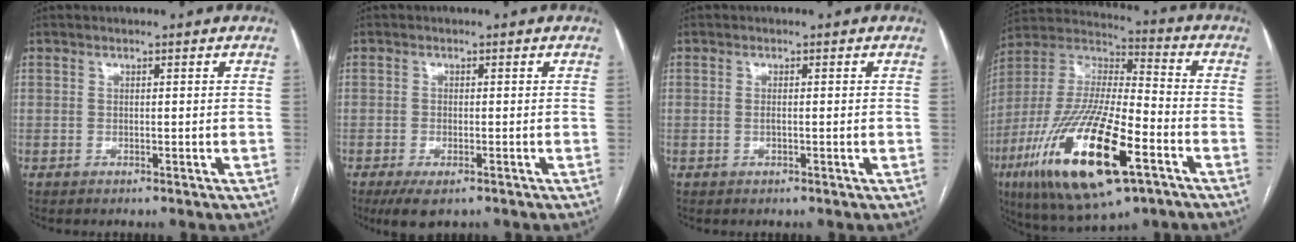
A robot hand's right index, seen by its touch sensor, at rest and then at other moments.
{"total": 4.3, "force": [-2.7, 1.5, 3.0], "torque": [-0.056, -0.008, -0.039]}
{"total": 1.4, "force": [-0.2, 0.3, 1.4], "torque": [-0.029, -0.001, 0.001]}
{"total": 24.8, "force": [-10.6, 6.3, 21.5], "torque": [-0.461, -0.043, -0.184]}